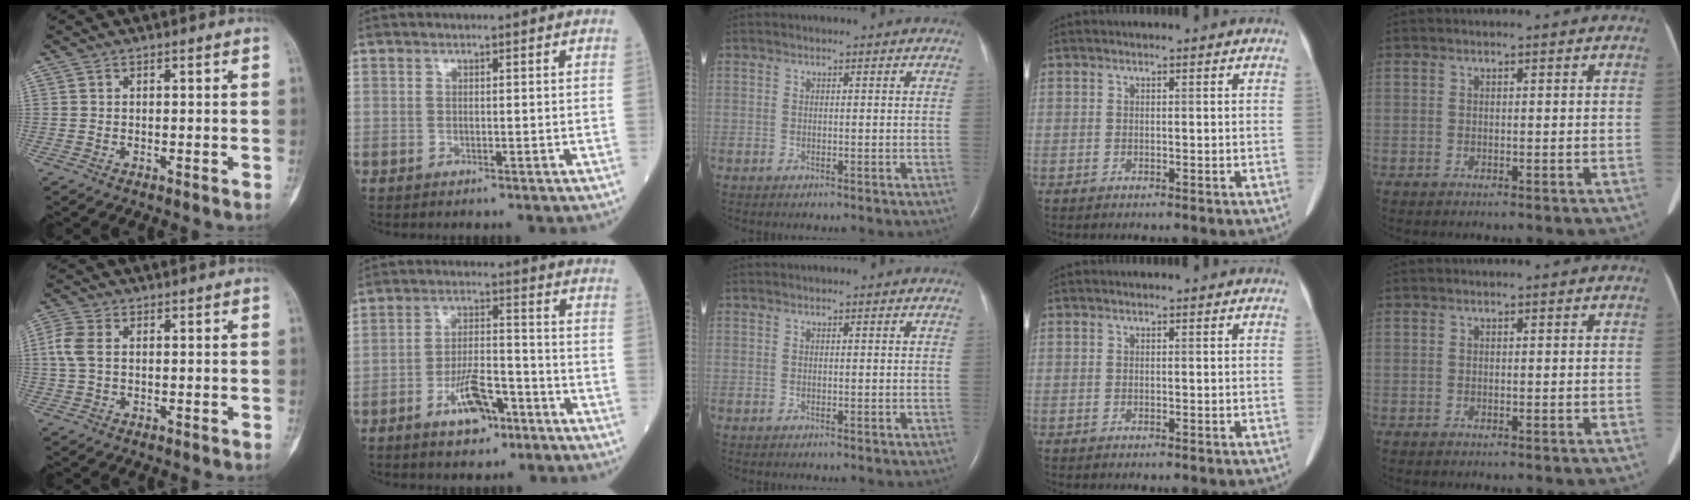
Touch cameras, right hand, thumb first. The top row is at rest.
{"thumb": {"total": 4.7, "force": [0.7, 2.9, 3.7], "torque": [-0.106, 0.010, 0.011]}, "index": {"total": 8.2, "force": [-4.6, 3.0, 6.0], "torque": [-0.113, 0.007, -0.077]}}